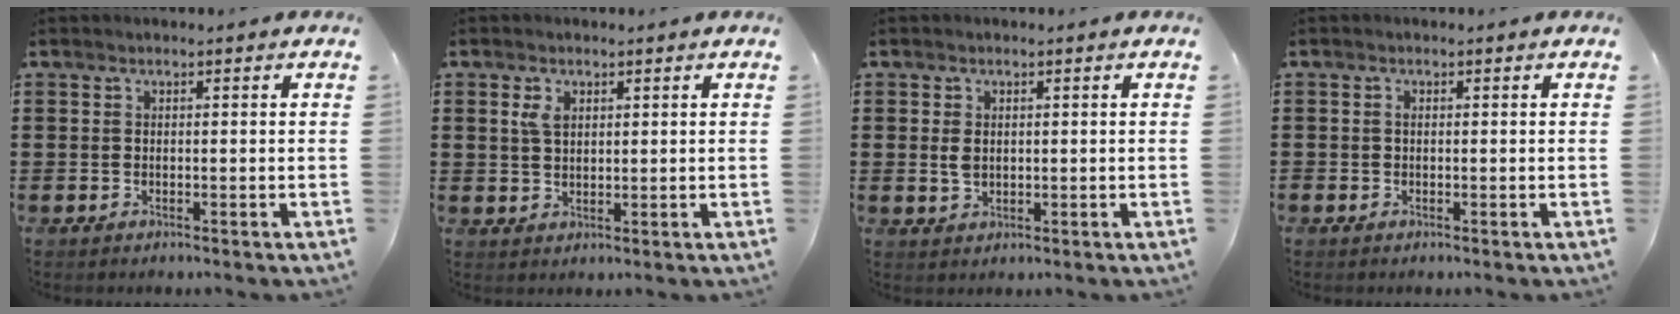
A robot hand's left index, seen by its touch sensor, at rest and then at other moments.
{"total": 2.8, "force": [1.2, 1.8, 1.9], "torque": [-0.042, 0.007, 0.021]}
{"total": 2.0, "force": [0.3, 1.5, 1.3], "torque": [-0.029, 0.007, 0.004]}
{"total": 0.6, "force": [-0.1, 0.4, 0.4], "torque": [-0.010, -0.001, -0.002]}